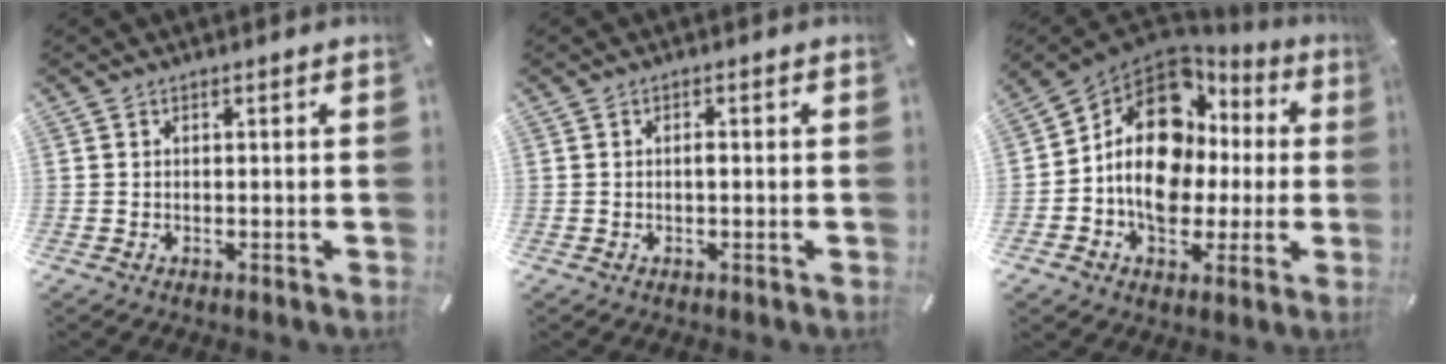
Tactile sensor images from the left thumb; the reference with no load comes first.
{"total": 1.1, "force": [-0.1, 0.4, 1.0], "torque": [-0.020, 0.001, -0.003]}
{"total": 16.1, "force": [2.1, 12.3, 10.1], "torque": [-0.184, -0.017, 0.040]}